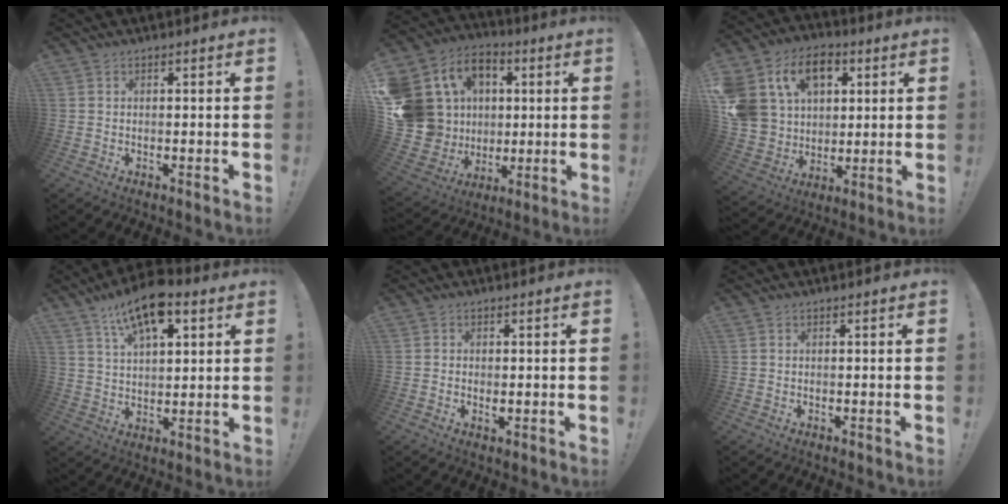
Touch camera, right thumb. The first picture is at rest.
{"total": 19.5, "force": [2.5, 17.4, 8.4], "torque": [-0.171, -0.015, 0.095]}
{"total": 18.0, "force": [7.7, 13.5, 9.0], "torque": [-0.163, -0.021, 0.159]}
{"total": 12.9, "force": [7.7, 5.6, 8.7], "torque": [-0.147, -0.029, 0.136]}
{"total": 1.0, "force": [-0.2, 0.7, 0.6], "torque": [-0.009, 0.001, -0.004]}
{"total": 0.0}